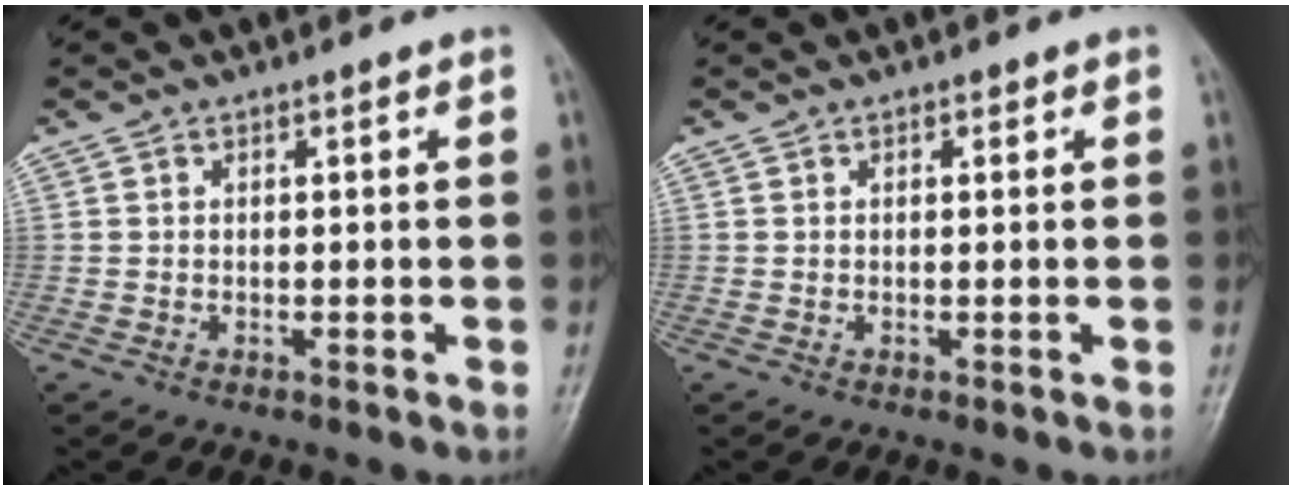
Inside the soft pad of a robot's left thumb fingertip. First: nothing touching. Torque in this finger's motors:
{"motor_torque": [0.07, -0.03, -0.36, 0.08, -0.01]}